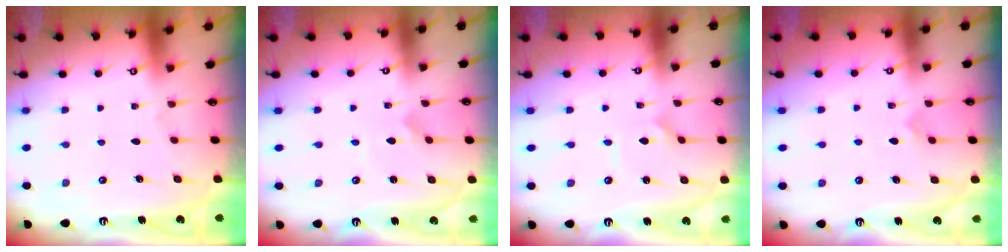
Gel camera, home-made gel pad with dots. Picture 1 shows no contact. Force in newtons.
{"total": 1.7, "press": 1.7, "slide": 0.2}
{"total": 1.0, "press": 1.0, "slide": 0.0}
{"total": 4.1, "press": 4.1, "slide": 0.5}